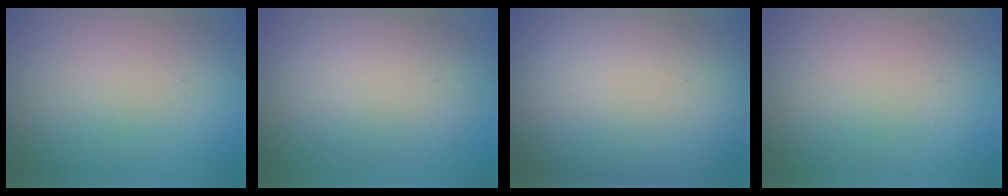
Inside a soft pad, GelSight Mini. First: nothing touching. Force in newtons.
{"total": 5.4, "press": 5.3, "slide": 0.2}
{"total": 20.0, "press": 20.0, "slide": 0.5}
{"total": 0.0}